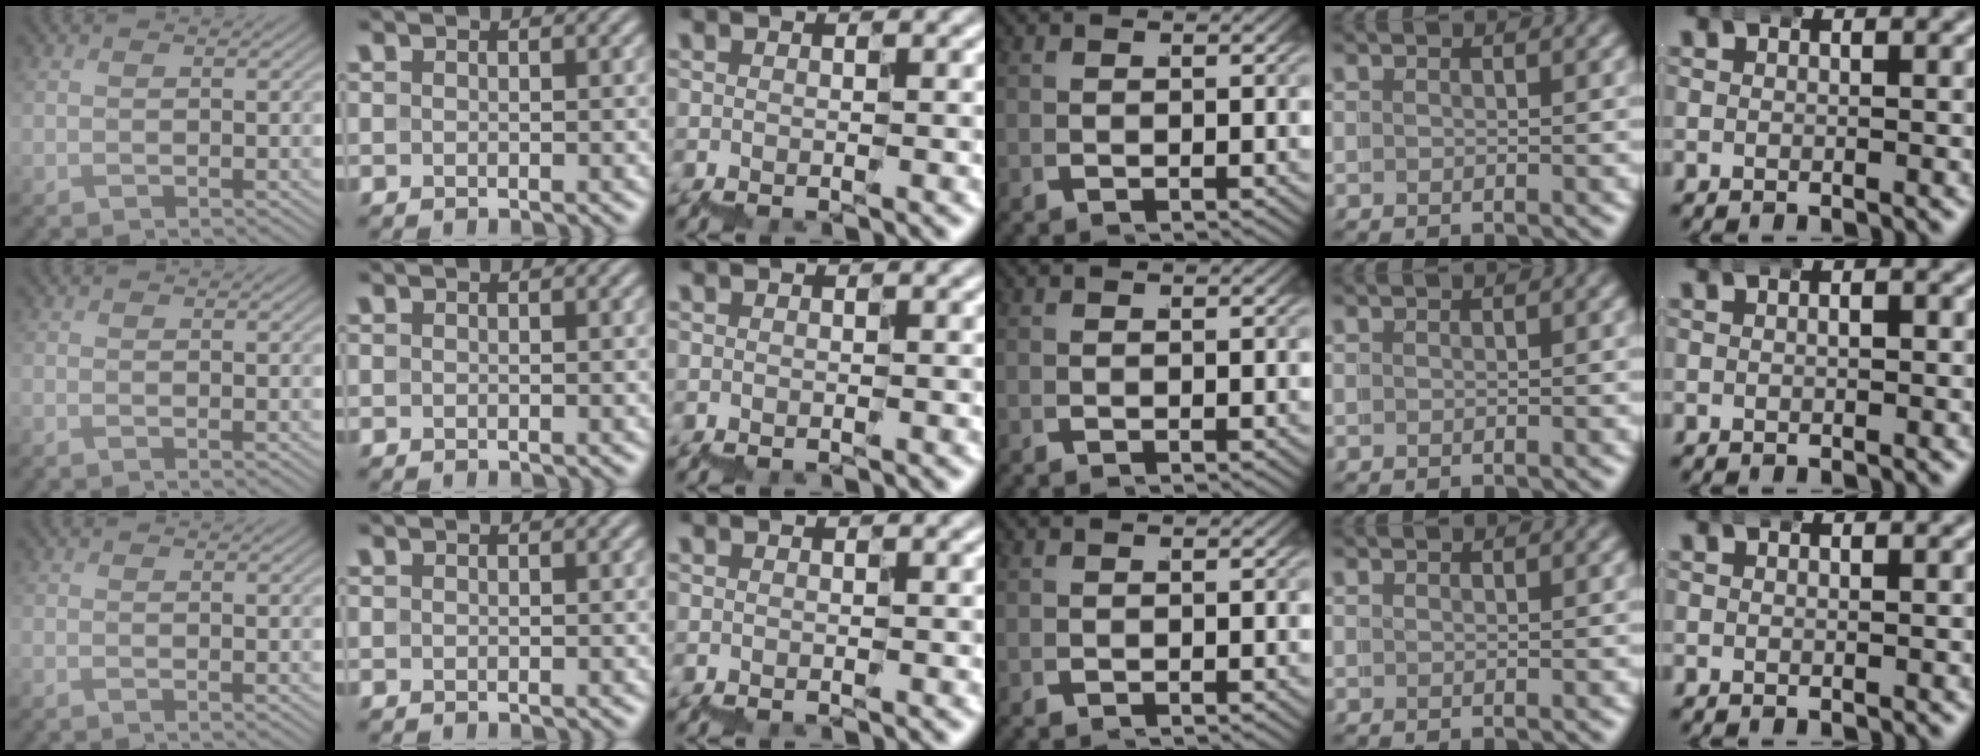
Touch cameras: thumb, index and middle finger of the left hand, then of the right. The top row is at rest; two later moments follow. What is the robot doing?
{"motion": "wrap", "object": "belt"}